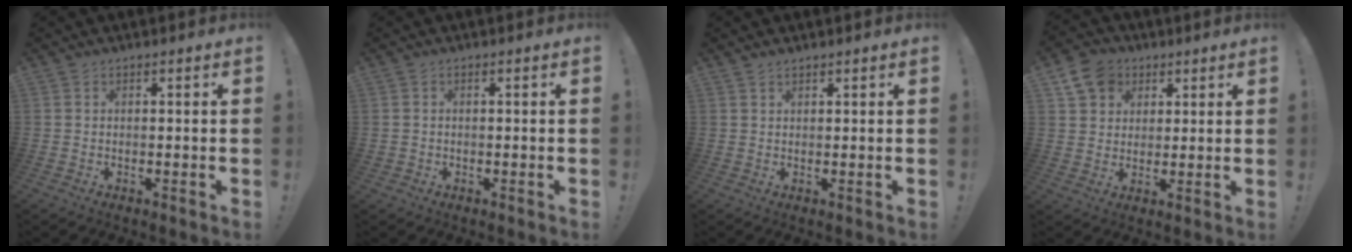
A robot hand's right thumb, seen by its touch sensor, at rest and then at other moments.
{"total": 0.8, "force": [-0.3, 0.7, 0.2], "torque": [-0.002, 0.003, -0.005]}
{"total": 0.8, "force": [0.7, -0.1, 0.2], "torque": [-0.002, 0.000, 0.014]}
{"total": 9.5, "force": [4.4, 7.9, 3.0], "torque": [-0.044, -0.019, 0.088]}